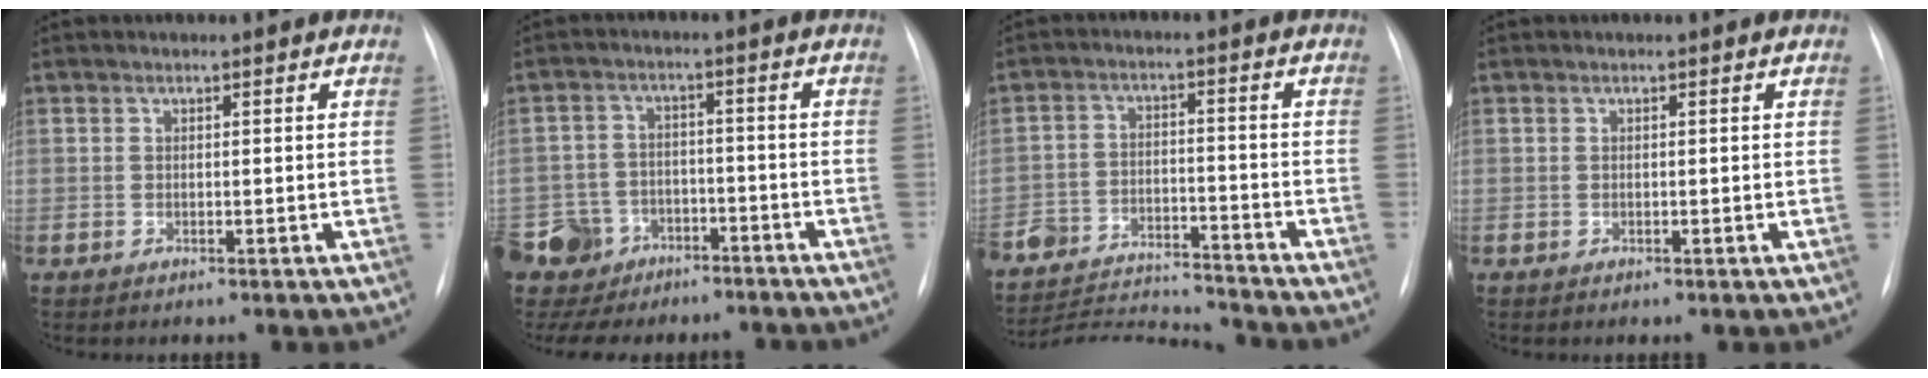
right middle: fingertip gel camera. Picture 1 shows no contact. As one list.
[{"total": 10.6, "force": [-7.6, 7.2, 1.5], "torque": [-0.044, 0.017, -0.115]}, {"total": 14.6, "force": [-14.4, -0.2, 2.1], "torque": [-0.036, 0.002, -0.232]}, {"total": 0.0}]